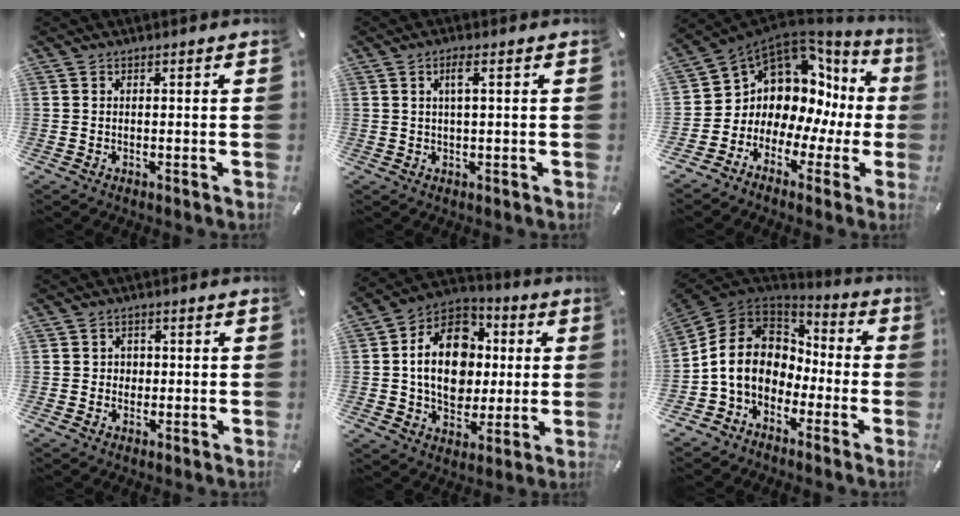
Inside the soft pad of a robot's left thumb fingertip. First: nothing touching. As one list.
[{"total": 3.1, "force": [1.0, 0.6, 2.9], "torque": [-0.060, 0.005, 0.014]}, {"total": 9.5, "force": [3.8, 8.1, 3.2], "torque": [-0.073, -0.065, 0.073]}, {"total": 2.5, "force": [-0.4, 2.5, 0.4], "torque": [-0.004, 0.004, -0.012]}, {"total": 16.8, "force": [0.3, 13.4, 10.1], "torque": [-0.188, 0.011, 0.006]}, {"total": 11.6, "force": [-1.8, 10.3, 4.9], "torque": [-0.135, 0.018, -0.029]}]